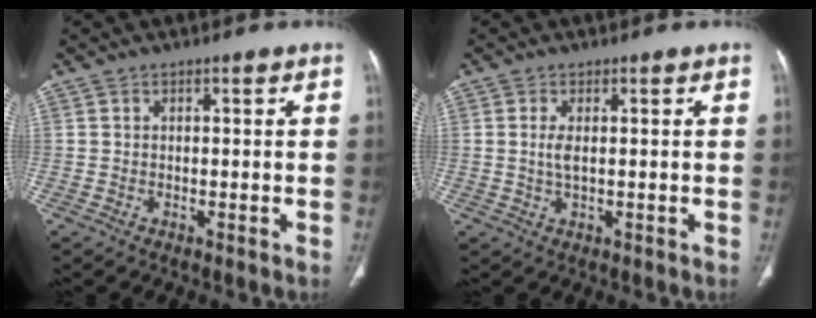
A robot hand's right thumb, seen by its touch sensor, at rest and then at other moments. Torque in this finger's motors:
{"motor_torque": [0.01, 0.08, 0.33, 0.34, 0.04]}